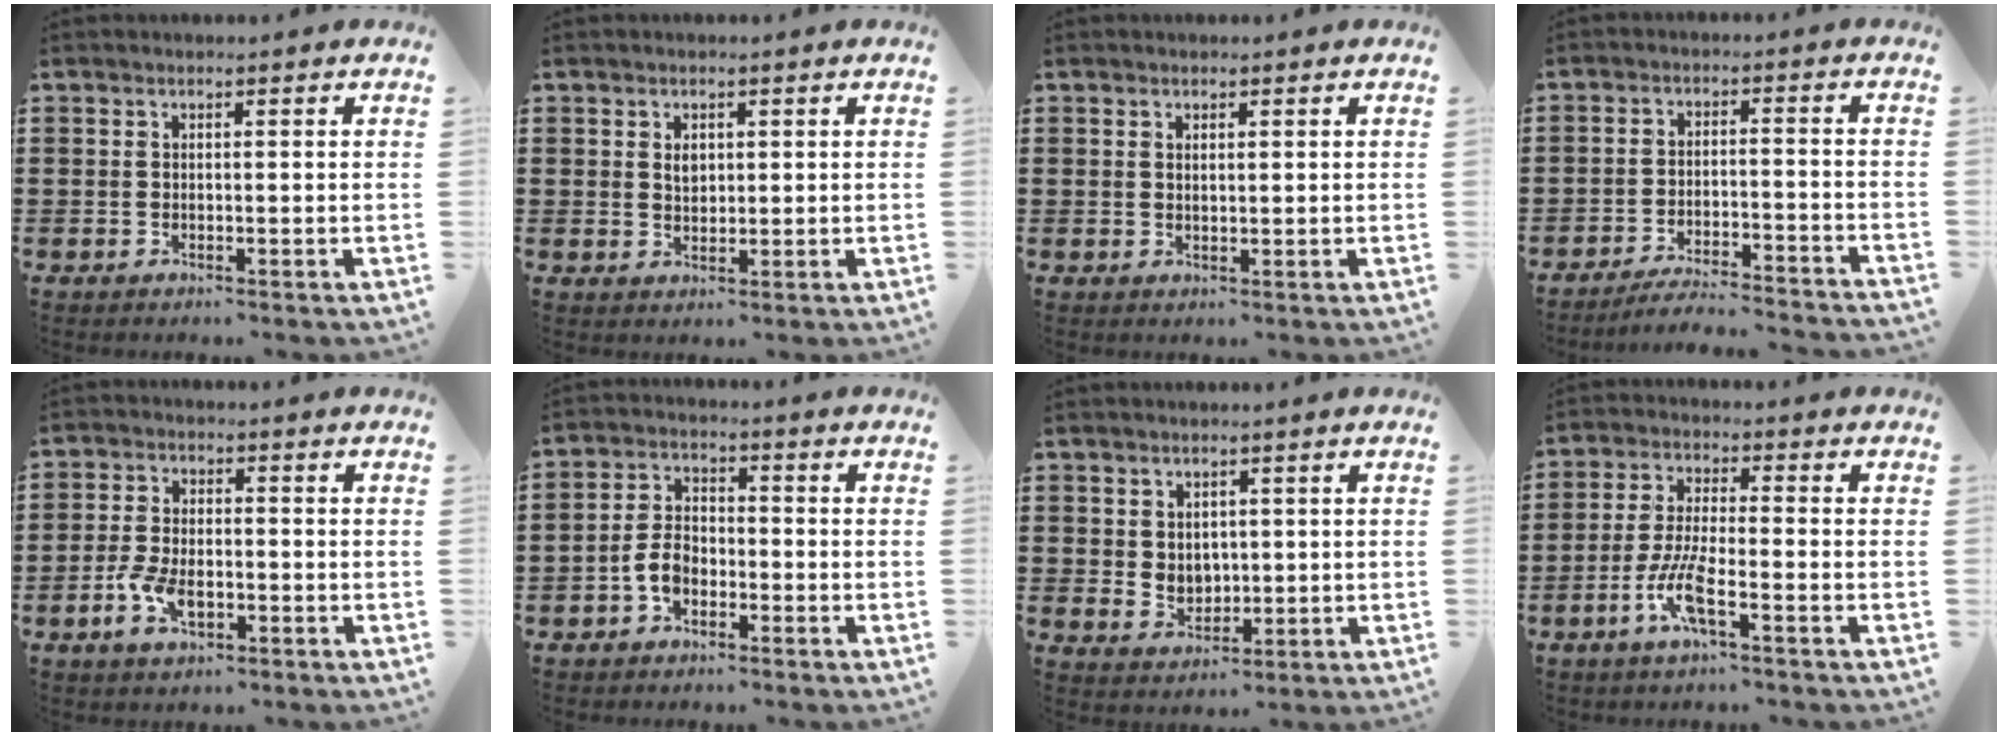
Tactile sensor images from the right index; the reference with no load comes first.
{"total": 1.9, "force": [0.6, 1.3, 1.3], "torque": [-0.021, 0.002, 0.010]}
{"total": 0.6, "force": [0.4, 0.3, 0.4], "torque": [-0.008, 0.002, 0.007]}
{"total": 4.6, "force": [-4.4, -0.1, 1.2], "torque": [-0.023, -0.004, -0.087]}
{"total": 5.2, "force": [-1.9, 2.8, 4.0], "torque": [-0.094, -0.001, -0.038]}
{"total": 4.7, "force": [-2.0, 2.9, 3.0], "torque": [-0.084, 0.000, -0.045]}
{"total": 3.2, "force": [1.7, 2.7, 0.6], "torque": [-0.016, 0.006, 0.029]}
{"total": 6.8, "force": [-3.3, 1.2, 5.8], "torque": [-0.135, -0.014, -0.067]}